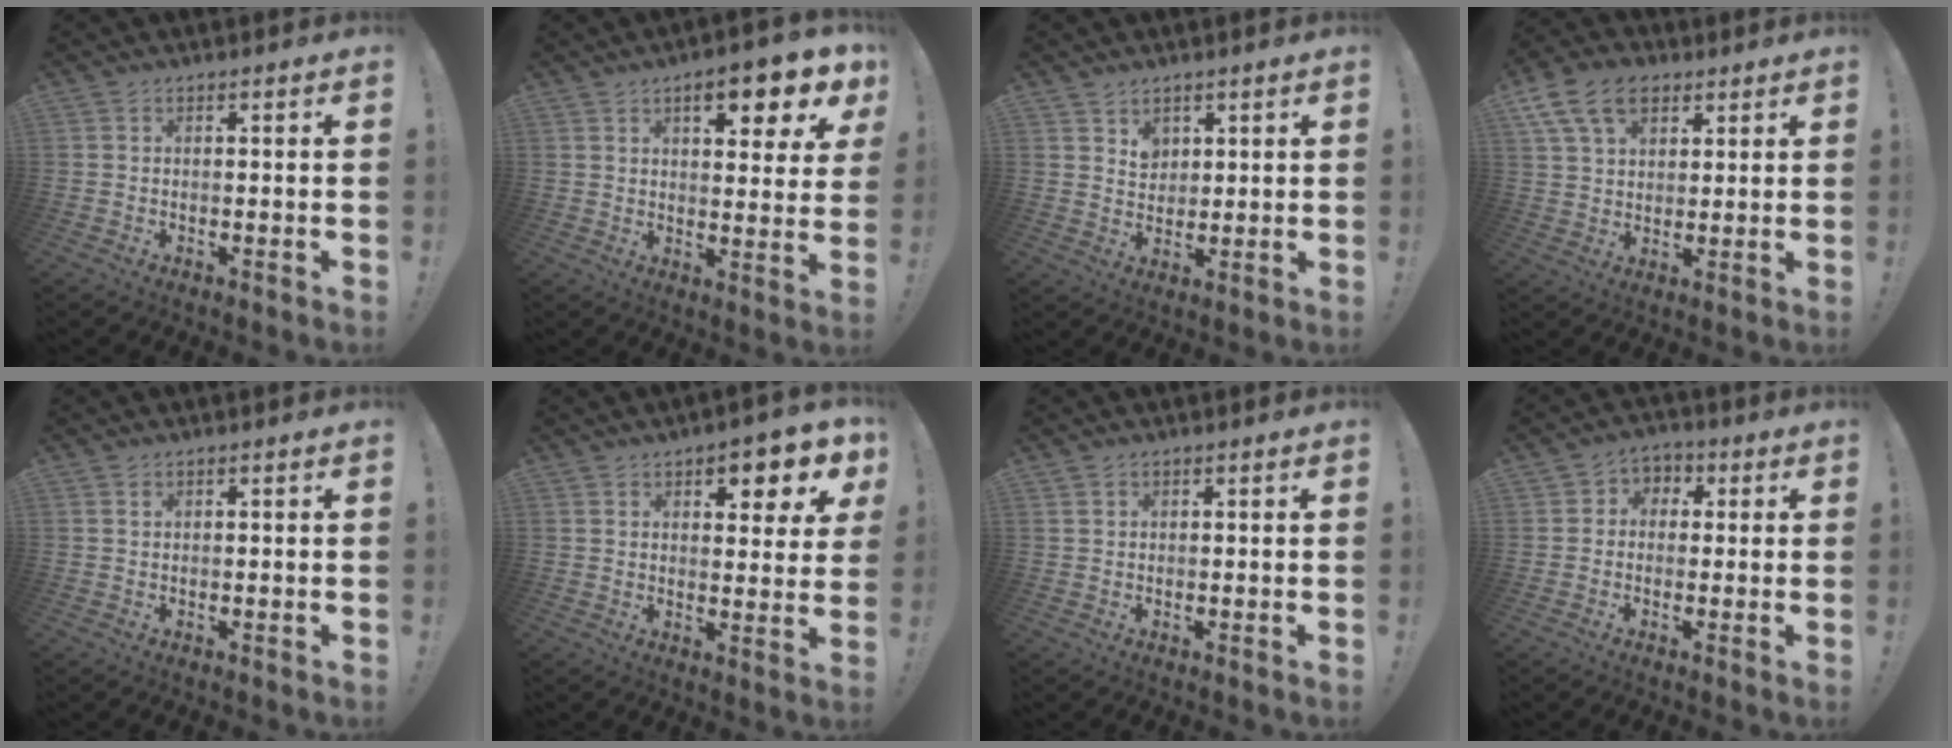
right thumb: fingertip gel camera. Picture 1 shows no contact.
{"total": 10.3, "force": [5.4, 2.9, 8.2], "torque": [-0.106, -0.028, 0.084]}
{"total": 4.5, "force": [2.8, 3.3, 1.0], "torque": [-0.003, -0.020, 0.048]}
{"total": 13.2, "force": [6.5, 8.8, 7.4], "torque": [-0.115, -0.020, 0.125]}
{"total": 0.5, "force": [0.3, 0.4, 0.2], "torque": [0.003, -0.003, 0.005]}
{"total": 7.2, "force": [4.4, 2.8, 5.0], "torque": [-0.047, -0.032, 0.069]}
{"total": 0.8, "force": [0.6, 0.5, 0.2], "torque": [0.004, -0.002, 0.010]}
{"total": 4.3, "force": [-1.3, 3.8, 1.6], "torque": [-0.020, 0.018, -0.023]}